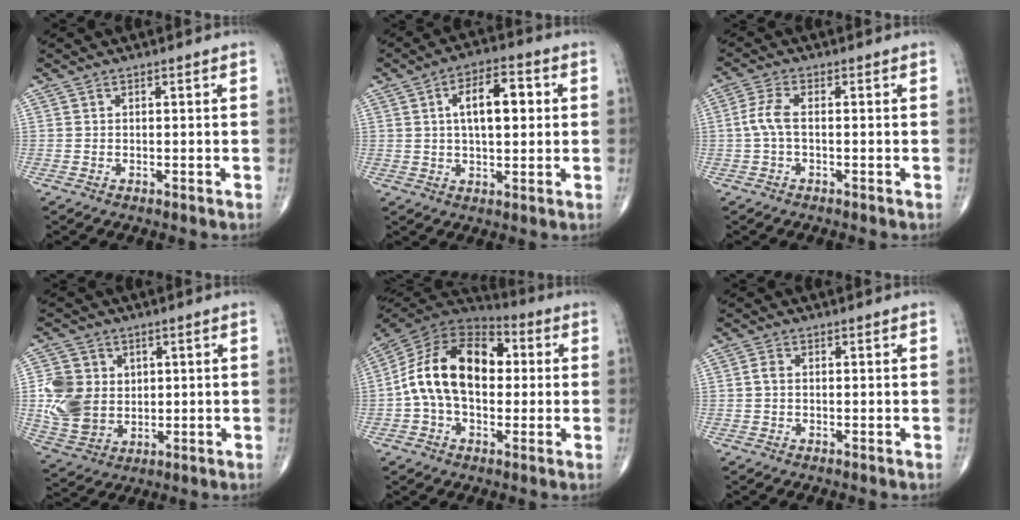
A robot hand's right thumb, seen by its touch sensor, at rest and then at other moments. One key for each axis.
{"total": 9.9, "fx": 1.8, "fy": 4.8, "fz": 8.5, "tx": -0.118, "ty": 0.013, "tz": 0.025}
{"total": 3.8, "fx": -0.5, "fy": 1.4, "fz": 3.5, "tx": -0.086, "ty": 0.006, "tz": -0.016}
{"total": 10.8, "fx": 1.3, "fy": 9.0, "fz": 5.7, "tx": -0.087, "ty": -0.009, "tz": 0.037}
{"total": 18.3, "fx": 0.9, "fy": 11.8, "fz": 13.9, "tx": -0.235, "ty": 0.040, "tz": 0.006}
{"total": 1.2, "fx": -0.1, "fy": 0.8, "fz": 0.8, "tx": -0.013, "ty": 0.001, "tz": -0.005}